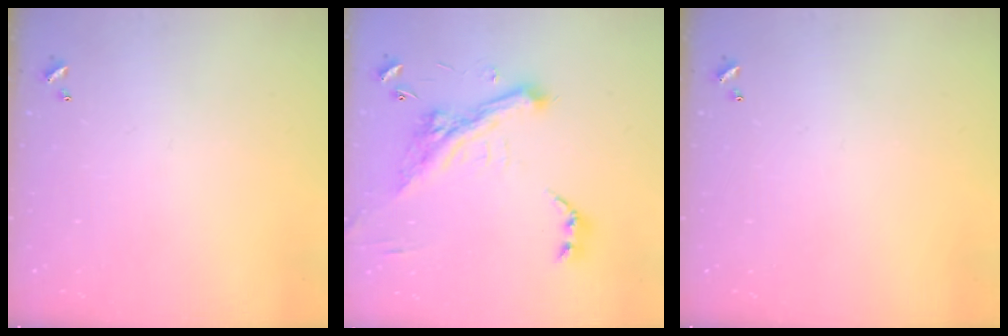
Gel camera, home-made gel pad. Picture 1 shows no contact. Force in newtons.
{"total": 7.7, "press": 7.5, "slide": 2.0}
{"total": 0.0}